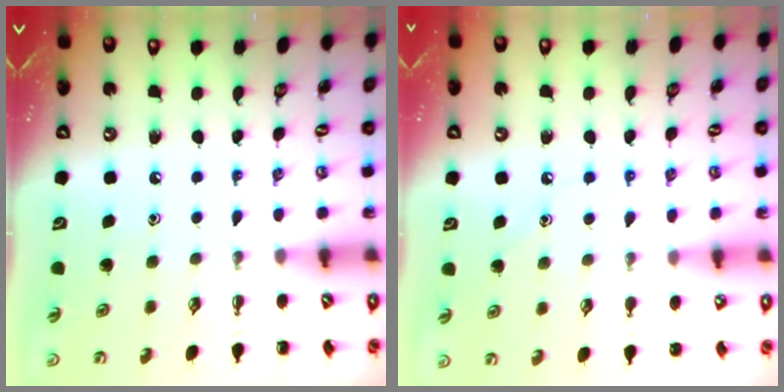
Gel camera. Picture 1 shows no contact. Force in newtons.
{"total": 7.6, "press": 7.3, "slide": 2.3}